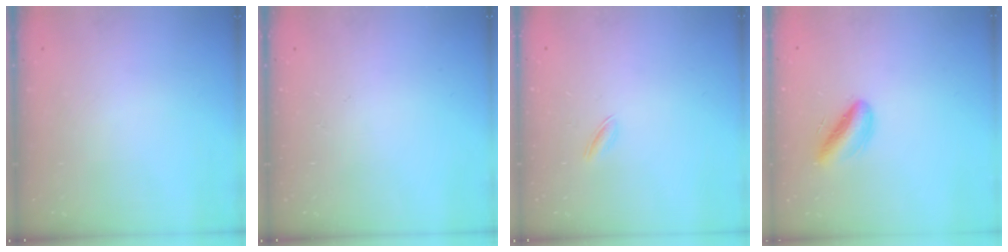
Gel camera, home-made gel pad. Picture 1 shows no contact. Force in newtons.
{"total": 0.0}
{"total": 2.3, "press": 2.2, "slide": 0.7}
{"total": 7.5, "press": 7.2, "slide": 2.0}